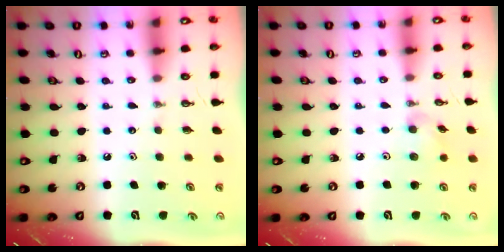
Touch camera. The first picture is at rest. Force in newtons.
{"total": 5.2, "press": 5.2, "slide": 0.3}